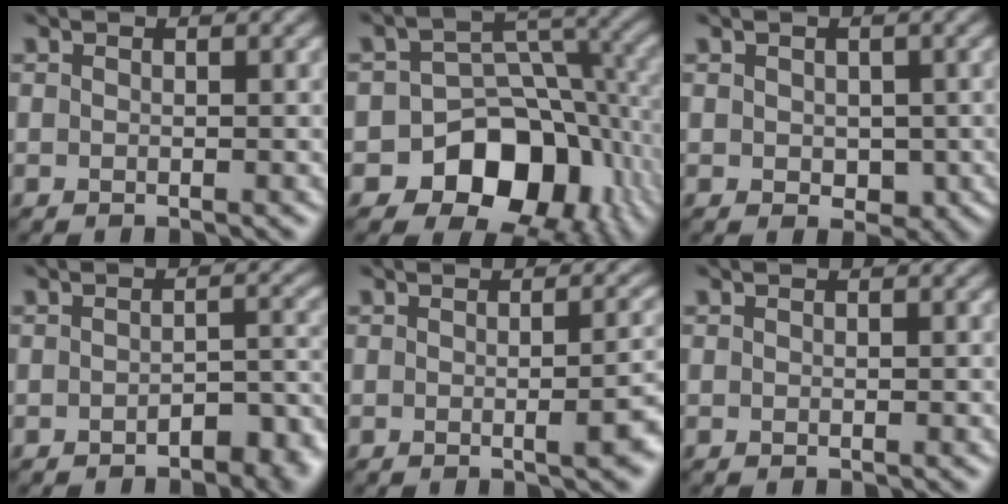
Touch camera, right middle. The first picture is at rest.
{"total": 10.4, "force": [-4.9, 7.3, 5.6], "torque": [-0.063, -0.003, -0.084]}
{"total": 2.3, "force": [-0.1, 1.8, 1.4], "torque": [-0.019, -0.006, 0.005]}
{"total": 4.2, "force": [-2.1, 1.8, 3.1], "torque": [-0.038, 0.002, -0.025]}
{"total": 4.9, "force": [-0.9, 1.6, 4.6], "torque": [-0.042, -0.003, -0.008]}
{"total": 0.0}